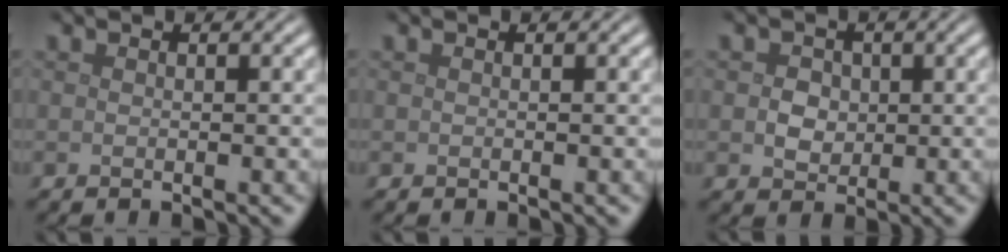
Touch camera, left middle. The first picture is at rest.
{"total": 0.0}
{"total": 2.1, "force": [0.1, 1.9, 1.1], "torque": [-0.017, -0.004, 0.001]}